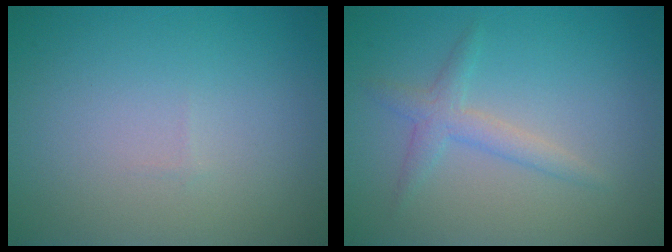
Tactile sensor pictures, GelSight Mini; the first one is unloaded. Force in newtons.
{"total": 2.0, "press": 2.0, "slide": 0.0}